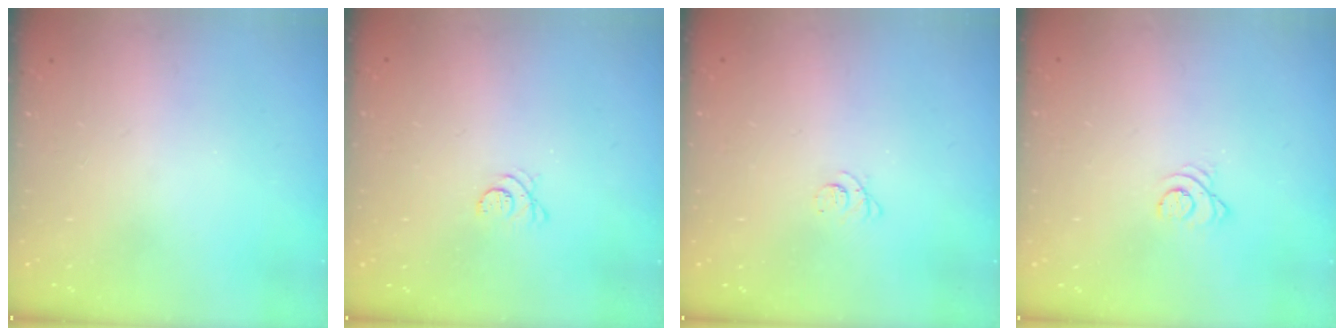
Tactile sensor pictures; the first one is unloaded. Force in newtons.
{"total": 3.3, "press": 3.3, "slide": 0.5}
{"total": 2.4, "press": 2.4, "slide": 0.3}
{"total": 2.8, "press": 2.8, "slide": 0.3}